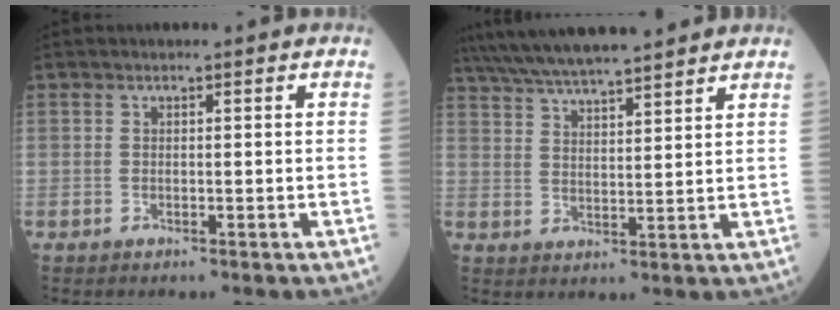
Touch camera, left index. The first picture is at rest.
{"total": 15.3, "force": [13.5, 1.5, 7.0], "torque": [-0.130, 0.031, 0.221]}